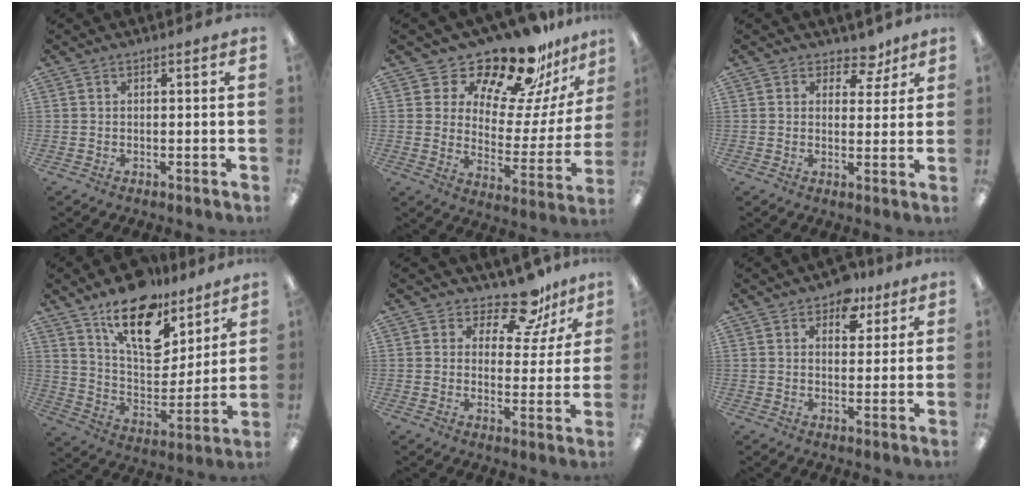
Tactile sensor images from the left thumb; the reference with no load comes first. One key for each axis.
{"total": 20.2, "fx": 17.0, "fy": 7.0, "fz": 8.3, "tx": -0.131, "ty": -0.134, "tz": 0.286}
{"total": 5.4, "fx": 3.8, "fy": 3.4, "fz": 2.0, "tx": -0.020, "ty": -0.021, "tz": 0.065}
{"total": 18.5, "fx": 12.9, "fy": 8.9, "fz": 9.8, "tx": -0.157, "ty": -0.082, "tz": 0.227}
{"total": 12.0, "fx": 9.4, "fy": 5.3, "fz": 5.2, "tx": -0.081, "ty": -0.059, "tz": 0.170}
{"total": 7.0, "fx": 4.7, "fy": 4.2, "fz": 3.1, "tx": -0.028, "ty": -0.022, "tz": 0.077}